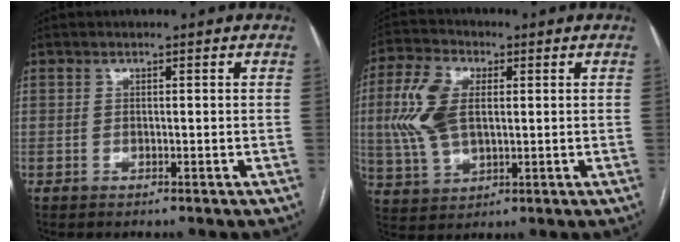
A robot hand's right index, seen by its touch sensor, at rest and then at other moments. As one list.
[{"total": 10.2, "force": [1.6, 5.4, 8.5], "torque": [-0.210, 0.016, 0.036]}]